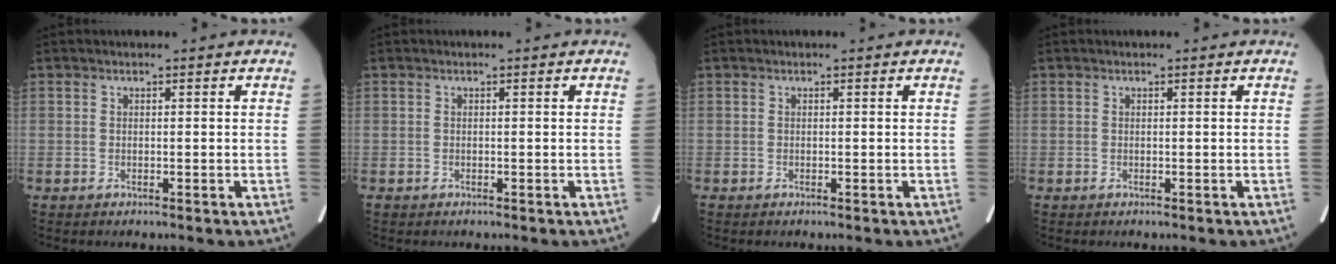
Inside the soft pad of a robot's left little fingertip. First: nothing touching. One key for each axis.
{"total": 0.0}
{"total": 0.0}
{"total": 0.0}